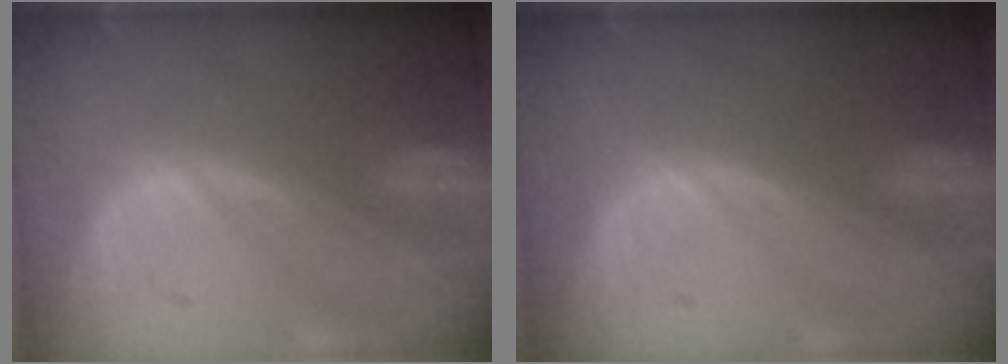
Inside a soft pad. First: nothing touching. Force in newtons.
{"total": 0.0}